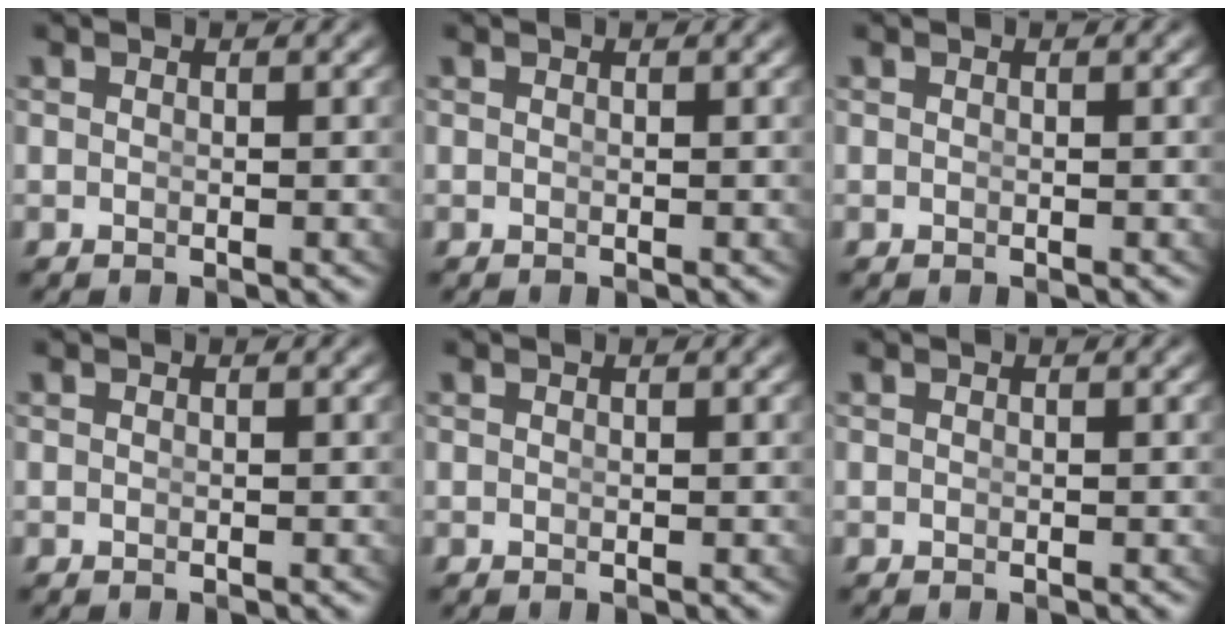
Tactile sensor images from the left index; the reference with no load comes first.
{"total": 0.0}
{"total": 0.0}
{"total": 0.0}
{"total": 0.0}
{"total": 0.0}